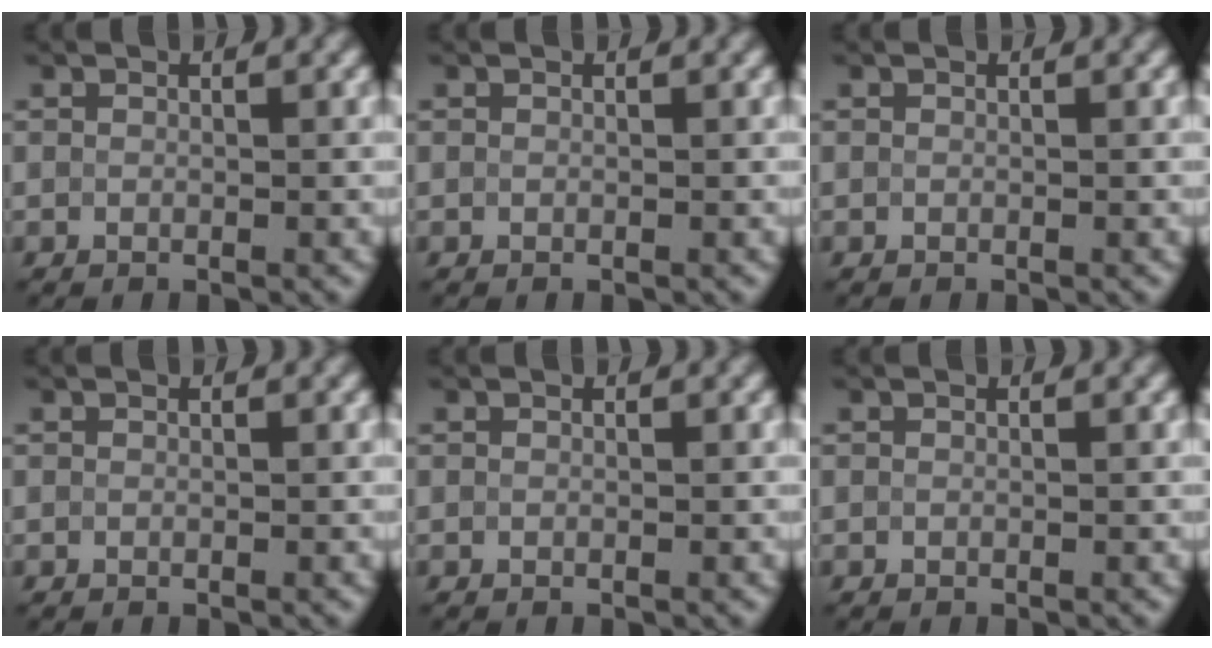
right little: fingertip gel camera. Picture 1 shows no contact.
{"total": 0.0}
{"total": 0.0}
{"total": 0.0}
{"total": 0.0}
{"total": 0.0}